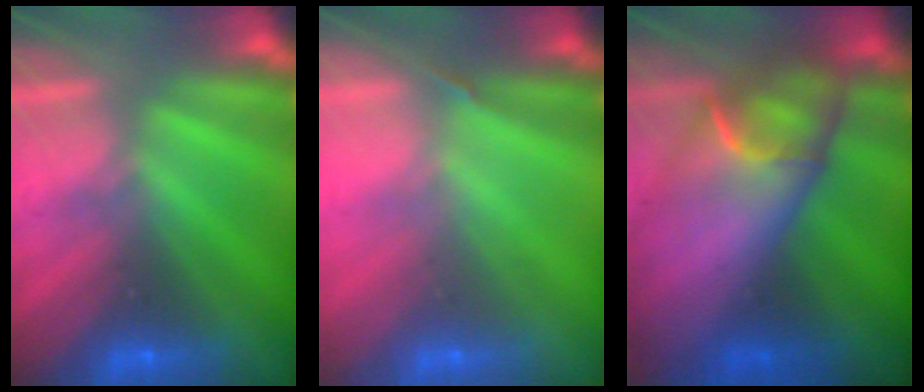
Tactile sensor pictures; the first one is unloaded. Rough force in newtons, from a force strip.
{"total": 1.8}
{"total": 9.4}